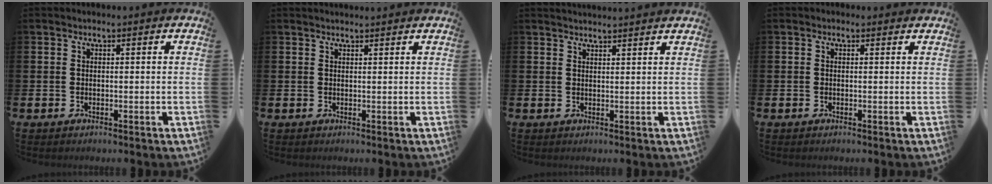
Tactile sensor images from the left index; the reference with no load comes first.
{"total": 0.9, "force": [0.9, 0.0, 0.1], "torque": [0.006, -0.003, 0.015]}
{"total": 2.0, "force": [2.0, -0.1, -0.1], "torque": [0.007, -0.013, 0.035]}
{"total": 0.0}